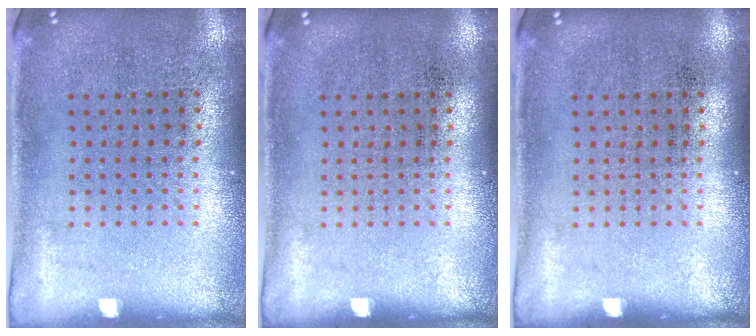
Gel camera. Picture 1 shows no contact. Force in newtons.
{"total": 0.0}
{"total": 0.0}